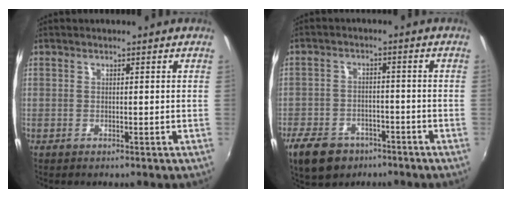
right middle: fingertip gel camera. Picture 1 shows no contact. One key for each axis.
{"total": 11.3, "fx": -7.2, "fy": 7.1, "fz": 5.0, "tx": -0.137, "ty": -0.001, "tz": -0.114}